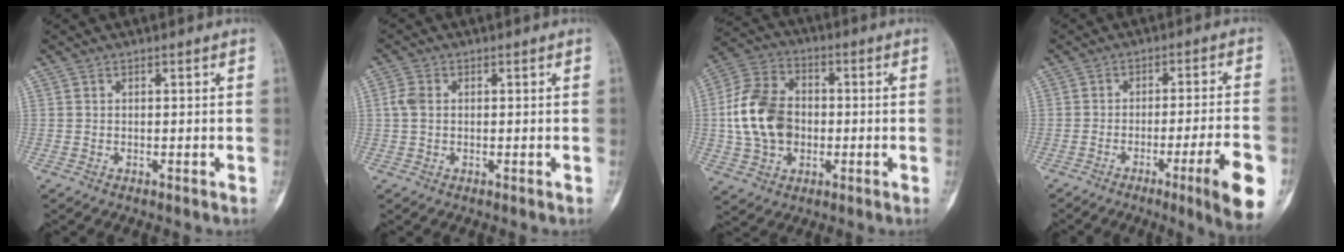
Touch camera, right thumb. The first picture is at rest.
{"total": 2.6, "force": [0.2, 1.8, 1.9], "torque": [-0.048, 0.004, 0.000]}
{"total": 14.5, "force": [-0.7, 10.7, 9.8], "torque": [-0.172, 0.022, -0.015]}
{"total": 12.5, "force": [-5.3, 0.7, 11.3], "torque": [-0.154, 0.004, -0.074]}